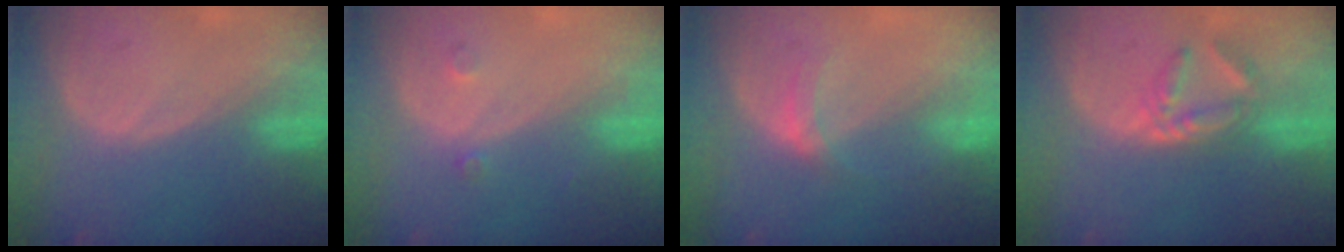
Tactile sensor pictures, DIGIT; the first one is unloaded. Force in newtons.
{"total": 1.5, "press": 1.2, "slide": 0.8}
{"total": 3.2, "press": 2.8, "slide": 1.6}
{"total": 5.9, "press": 5.0, "slide": 3.3}